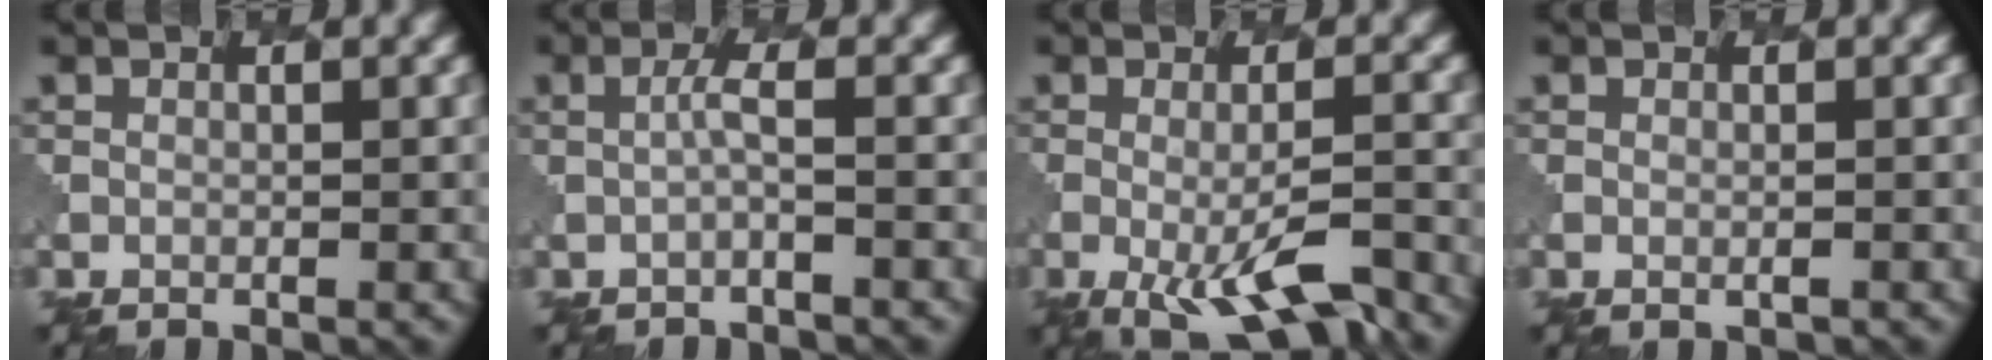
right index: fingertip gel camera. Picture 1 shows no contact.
{"total": 1.4, "force": [0.0, 0.1, 1.4], "torque": [-0.028, 0.000, -0.002]}
{"total": 6.8, "force": [-2.7, 1.7, 6.0], "torque": [-0.092, -0.012, -0.037]}
{"total": 0.7, "force": [0.2, 0.2, 0.6], "torque": [-0.009, -0.004, 0.005]}